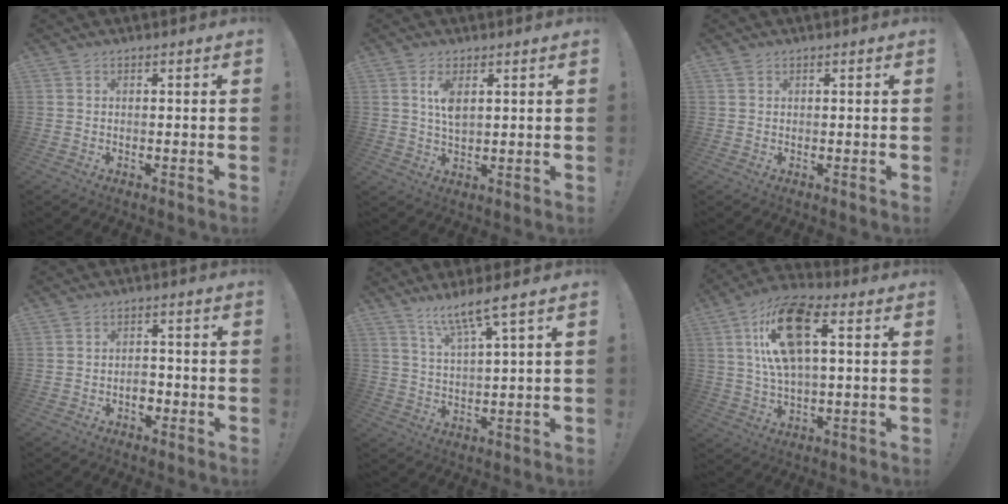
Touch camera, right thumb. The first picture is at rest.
{"total": 5.2, "force": [1.9, 2.0, 4.5], "torque": [-0.077, -0.013, 0.025]}
{"total": 0.6, "force": [0.4, 0.3, 0.2], "torque": [-0.005, 0.000, 0.009]}
{"total": 4.0, "force": [-1.7, 2.8, 2.3], "torque": [-0.033, 0.004, -0.030]}
{"total": 7.8, "force": [5.7, 0.1, 5.3], "torque": [-0.096, -0.030, 0.094]}
{"total": 16.6, "force": [4.3, 7.5, 14.2], "torque": [-0.274, 0.009, 0.072]}